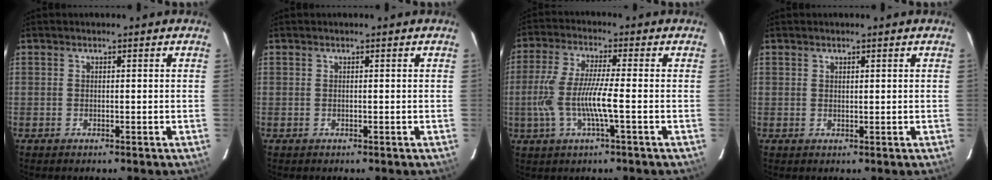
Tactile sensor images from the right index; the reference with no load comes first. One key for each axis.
{"total": 0.0}
{"total": 9.9, "fx": -2.3, "fy": 0.7, "fz": 9.6, "tx": -0.201, "ty": -0.005, "tz": -0.041}
{"total": 0.6, "fx": 0.5, "fy": 0.3, "fz": 0.3, "tx": -0.004, "ty": 0.001, "tz": 0.010}